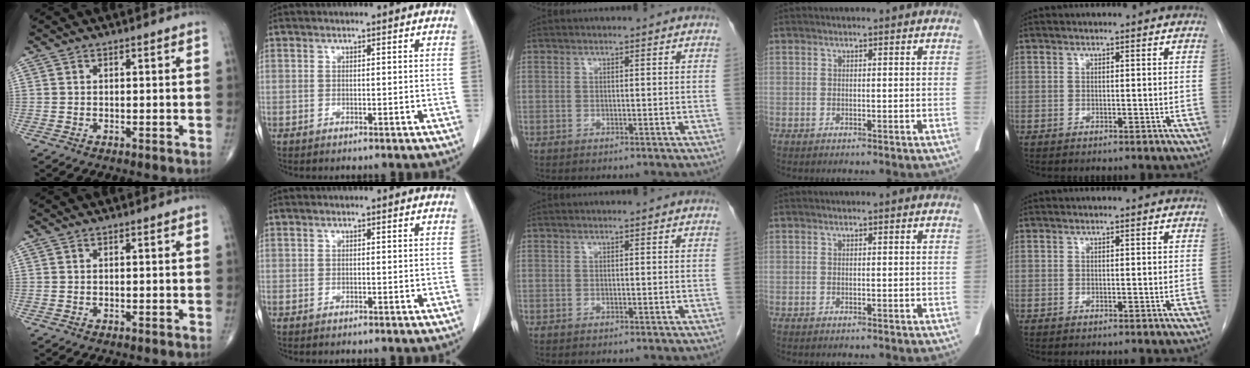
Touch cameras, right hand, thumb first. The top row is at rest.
{}